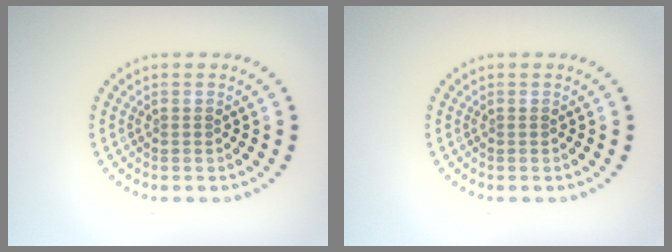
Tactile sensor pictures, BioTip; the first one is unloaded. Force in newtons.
{"total": 0.0}